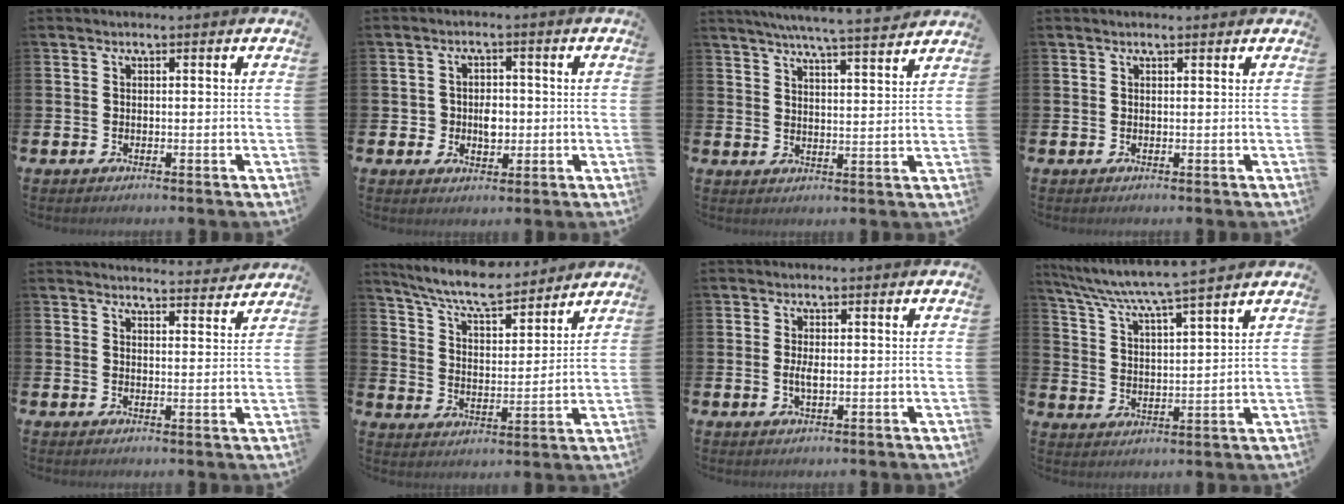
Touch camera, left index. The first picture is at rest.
{"total": 3.3, "force": [-0.4, 2.8, 1.9], "torque": [-0.021, -0.001, -0.016]}
{"total": 6.4, "force": [6.1, -0.6, 1.9], "torque": [-0.038, -0.039, 0.103]}
{"total": 0.6, "force": [0.5, 0.1, 0.2], "torque": [0.002, 0.000, 0.008]}
{"total": 3.8, "force": [3.8, 0.0, 0.1], "torque": [0.004, -0.032, 0.065]}
{"total": 8.0, "force": [7.3, 1.4, 2.9], "torque": [-0.077, -0.045, 0.127]}
{"total": 2.0, "force": [0.0, 0.7, 1.9], "torque": [-0.029, -0.001, -0.003]}
{"total": 6.5, "force": [6.2, -0.3, 2.1], "torque": [-0.065, -0.043, 0.104]}